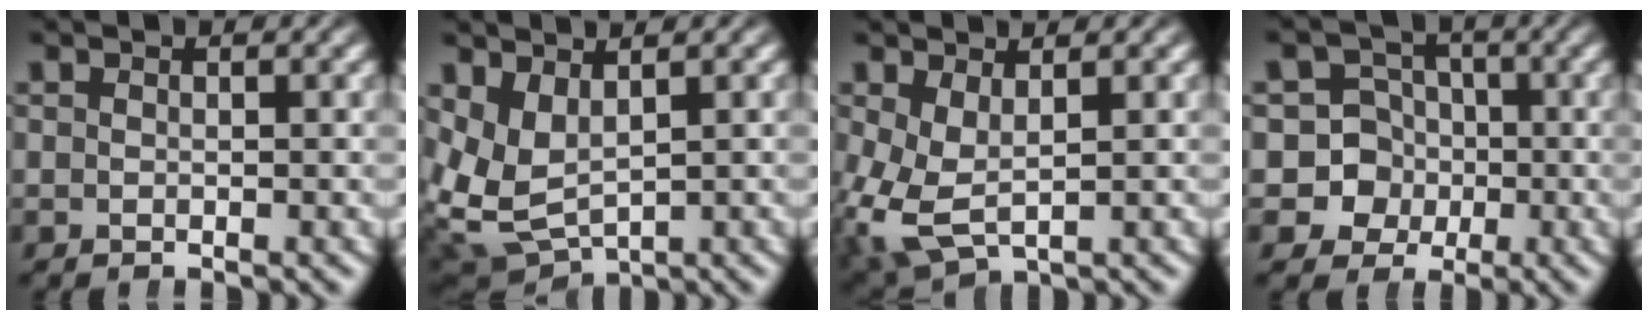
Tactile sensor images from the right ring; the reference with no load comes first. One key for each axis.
{"total": 8.7, "fx": 0.0, "fy": 7.5, "fz": 4.5, "tx": -0.142, "ty": -0.047, "tz": 0.015}
{"total": 5.1, "fx": -1.0, "fy": 4.0, "fz": 3.0, "tx": -0.103, "ty": -0.044, "tz": 0.005}
{"total": 10.9, "fx": -2.0, "fy": 10.3, "fz": 3.2, "tx": -0.098, "ty": -0.048, "tz": -0.031}